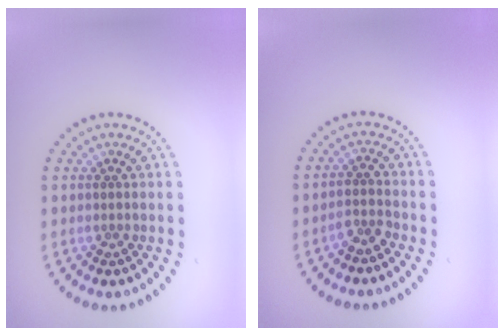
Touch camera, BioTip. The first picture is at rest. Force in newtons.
{"total": 1.8, "press": 1.5, "slide": 1.1}